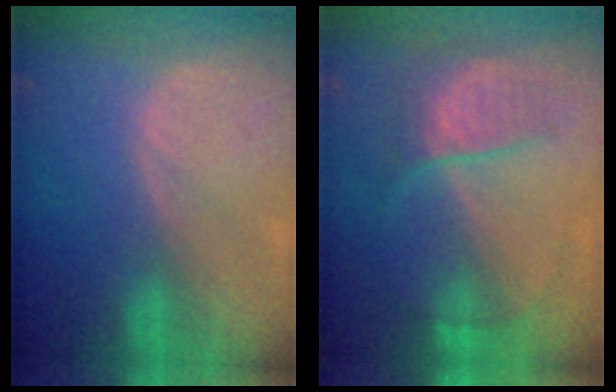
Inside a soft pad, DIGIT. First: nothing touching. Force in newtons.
{"total": 6.3, "press": 6.2, "slide": 0.8}